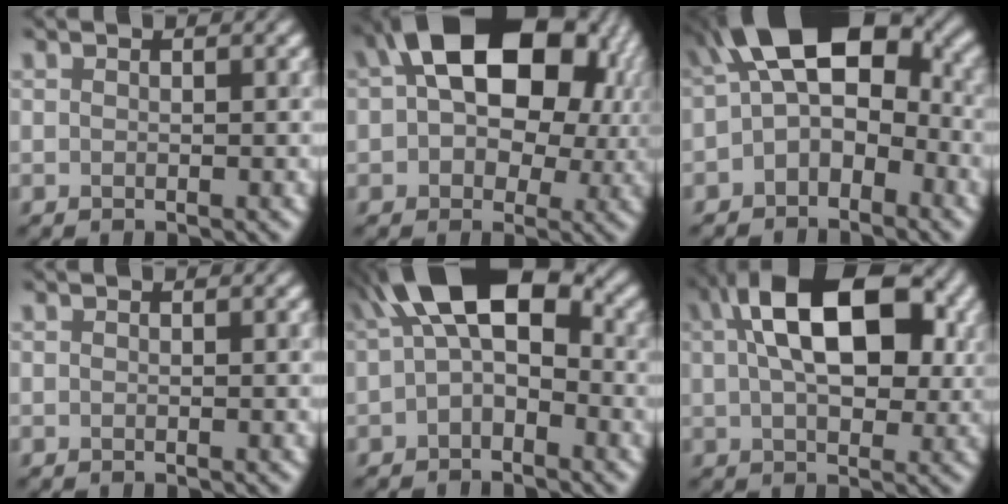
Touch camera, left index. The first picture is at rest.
{"total": 14.6, "force": [4.1, 9.8, 9.9], "torque": [-0.124, 0.030, 0.065]}
{"total": 10.9, "force": [0.5, 6.5, 8.8], "torque": [-0.123, 0.033, -0.009]}
{"total": 0.0}
{"total": 8.4, "force": [1.4, 4.0, 7.2], "torque": [-0.117, 0.038, 0.005]}
{"total": 12.0, "force": [3.4, 6.5, 9.5], "torque": [-0.134, 0.033, 0.042]}